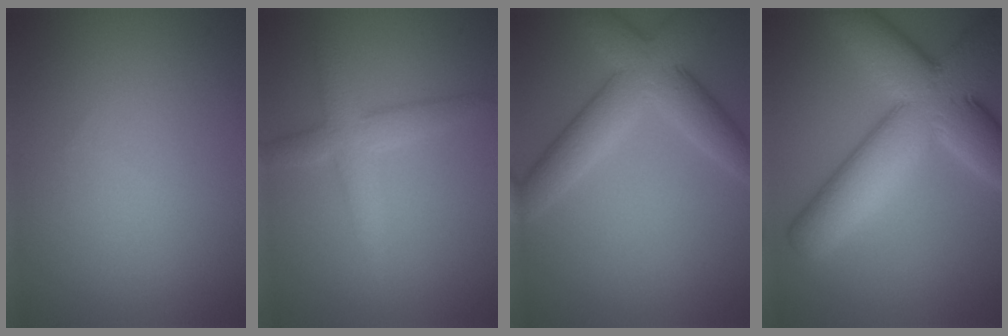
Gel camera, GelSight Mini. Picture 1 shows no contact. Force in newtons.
{"total": 3.6, "press": 3.6, "slide": 0.3}
{"total": 6.3, "press": 6.3, "slide": 0.4}
{"total": 11.3, "press": 11.3, "slide": 0.2}